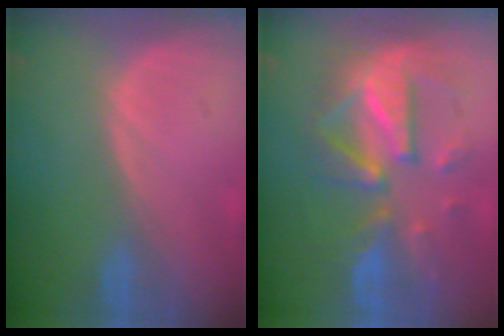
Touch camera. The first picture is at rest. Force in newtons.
{"total": 10.6, "press": 10.6, "slide": 0.9}